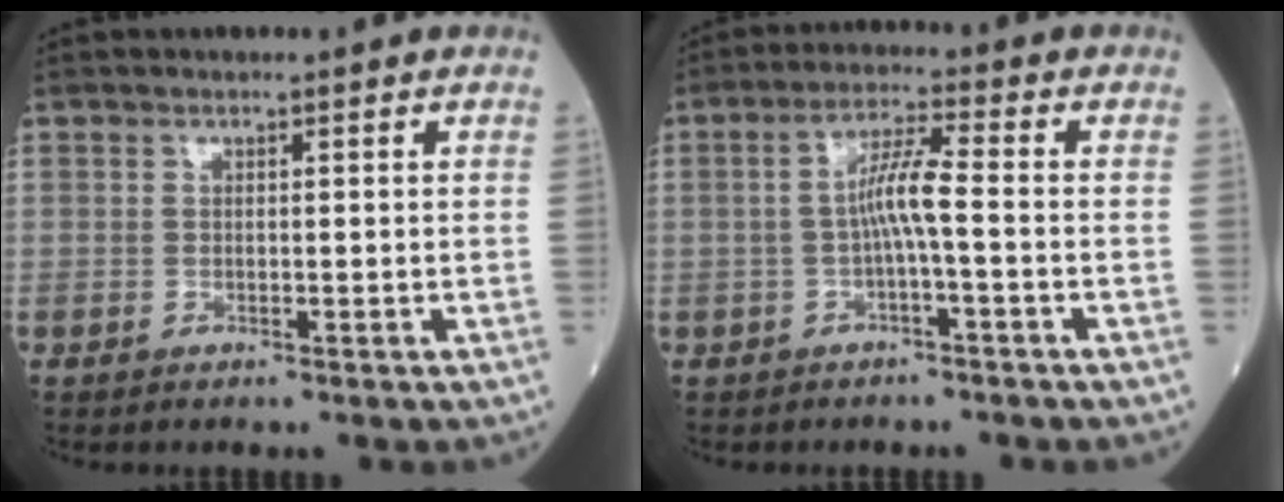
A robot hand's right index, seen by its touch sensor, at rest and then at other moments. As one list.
[{"total": 5.1, "force": [-0.8, 0.0, 5.0], "torque": [-0.094, 0.014, -0.014]}]